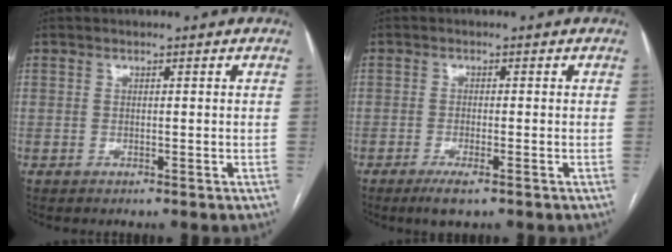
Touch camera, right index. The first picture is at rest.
{"total": 3.3, "force": [-2.1, 0.4, 2.5], "torque": [-0.048, -0.008, -0.036]}